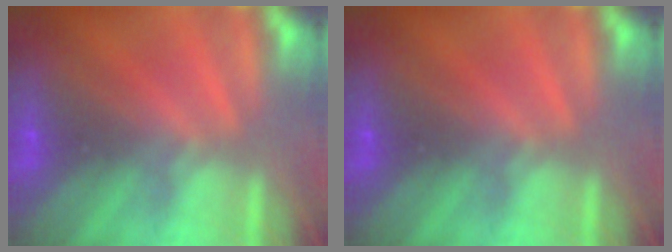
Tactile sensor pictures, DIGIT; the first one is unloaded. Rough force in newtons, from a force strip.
{"total": 0.0}